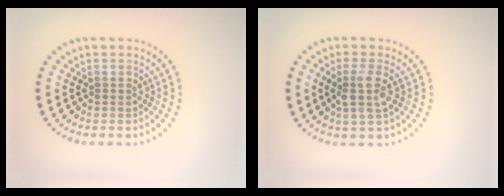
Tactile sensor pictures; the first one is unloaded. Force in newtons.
{"total": 2.8, "press": 2.4, "slide": 1.5}